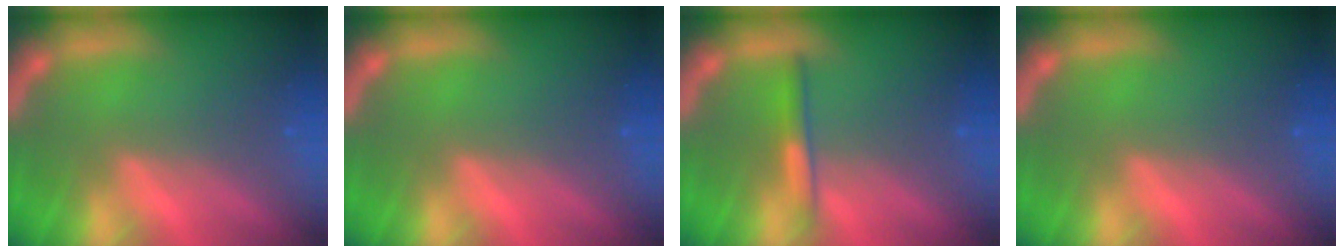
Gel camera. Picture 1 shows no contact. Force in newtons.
{"total": 0.0}
{"total": 2.0}
{"total": 0.0}